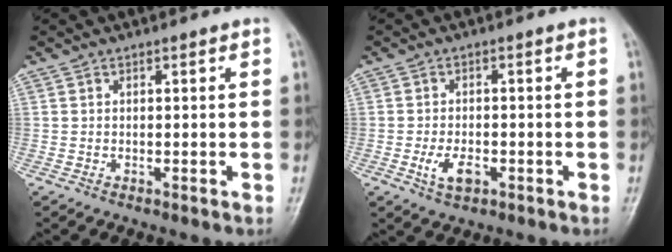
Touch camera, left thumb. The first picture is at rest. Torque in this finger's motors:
{"motor_torque": [-0.26, 0.96, 0.62, 0.14, 0.01]}